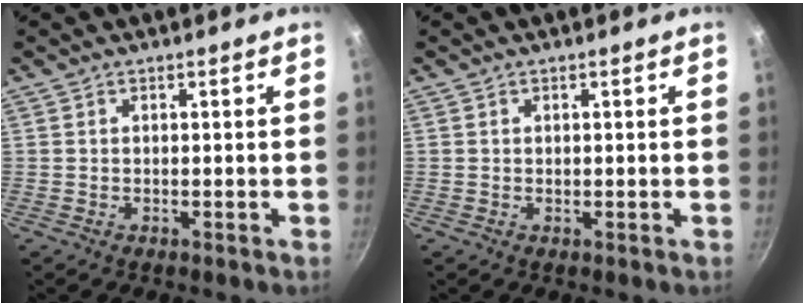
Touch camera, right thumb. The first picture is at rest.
{"total": 0.0}